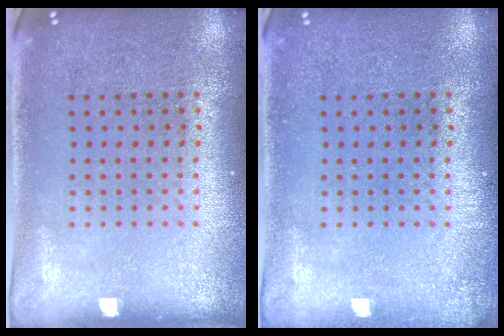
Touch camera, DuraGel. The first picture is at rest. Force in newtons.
{"total": 0.9, "press": 0.9, "slide": 0.1}